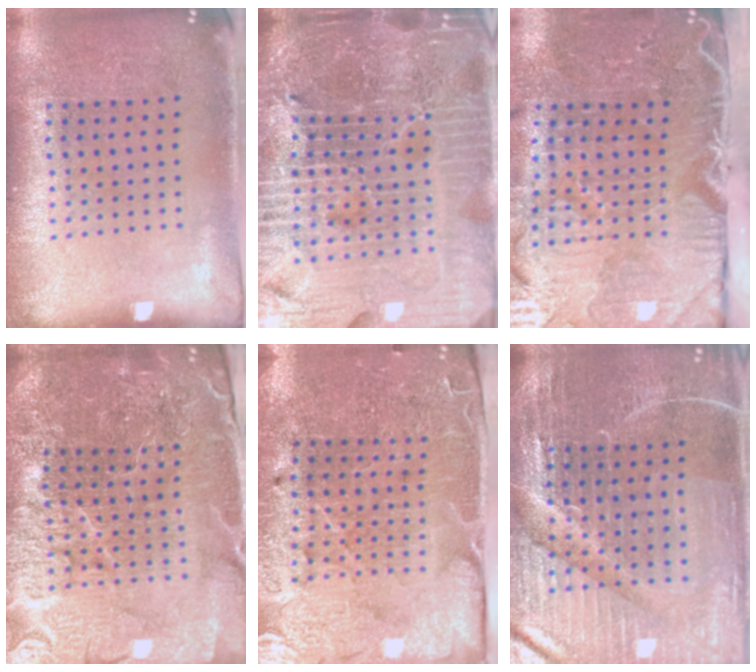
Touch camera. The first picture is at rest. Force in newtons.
{"total": 7.2, "press": 6.2, "slide": 3.7}
{"total": 5.4, "press": 4.4, "slide": 3.1}
{"total": 5.7, "press": 5.1, "slide": 2.4}
{"total": 3.6, "press": 3.5, "slide": 0.6}
{"total": 4.5, "press": 4.4, "slide": 1.3}